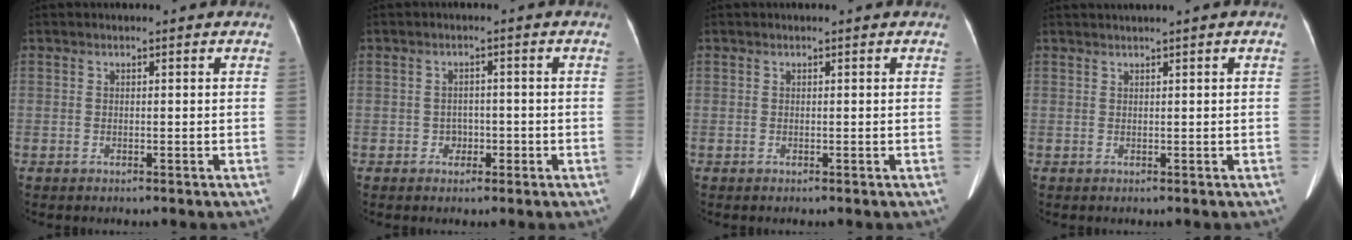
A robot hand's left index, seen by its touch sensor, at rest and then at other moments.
{"total": 1.9, "force": [-0.8, 1.6, 0.8], "torque": [-0.009, 0.005, -0.011]}
{"total": 0.0}
{"total": 1.2, "force": [0.7, -0.3, 0.9], "torque": [-0.021, 0.011, 0.021]}